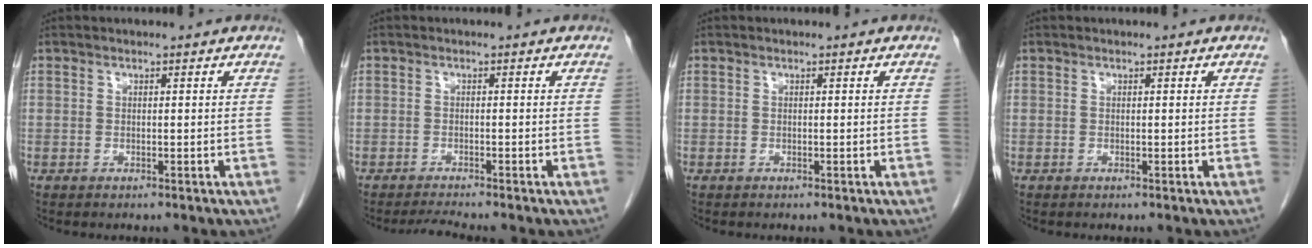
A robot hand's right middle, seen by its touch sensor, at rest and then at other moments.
{"total": 2.1, "force": [-1.8, -0.9, 0.3], "torque": [-0.017, -0.015, -0.032]}
{"total": 0.0}
{"total": 0.0}